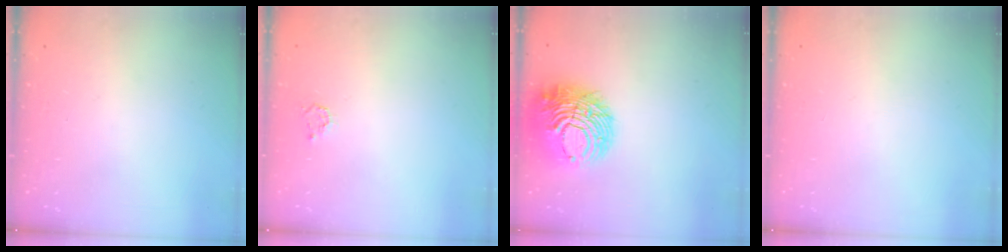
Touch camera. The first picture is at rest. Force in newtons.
{"total": 2.9, "press": 2.9, "slide": 0.3}
{"total": 14.6, "press": 14.4, "slide": 1.8}
{"total": 0.0}